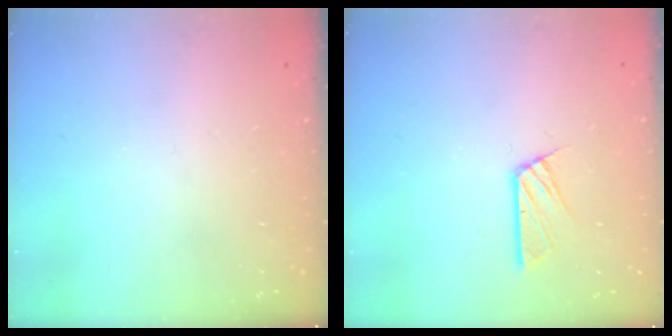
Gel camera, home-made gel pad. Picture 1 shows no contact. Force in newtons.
{"total": 8.1, "press": 8.1, "slide": 0.5}